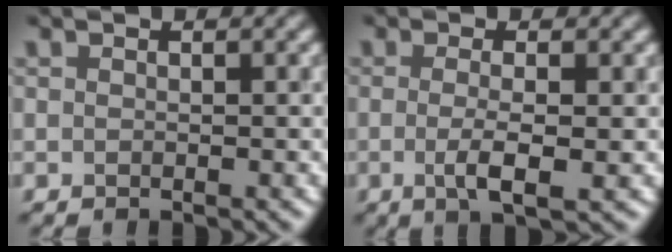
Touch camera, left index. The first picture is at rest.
{"total": 3.1, "force": [-0.6, 0.8, 3.0], "torque": [-0.056, -0.008, -0.009]}